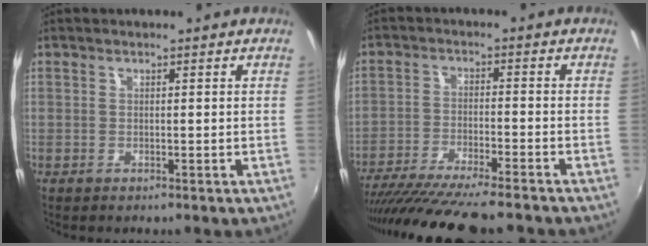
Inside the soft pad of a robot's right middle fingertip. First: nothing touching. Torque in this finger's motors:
{"motor_torque": [1.08, -1.06, 0.53, 0.11]}